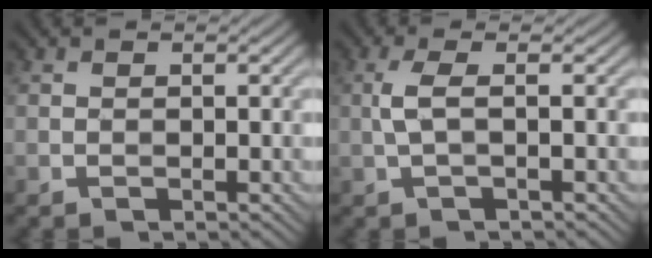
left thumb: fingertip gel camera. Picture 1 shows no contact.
{"total": 2.8, "force": [0.1, 0.6, 2.7], "torque": [-0.059, 0.008, -0.001]}